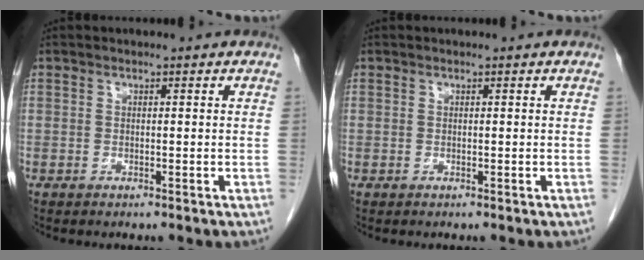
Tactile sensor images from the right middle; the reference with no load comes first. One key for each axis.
{"total": 0.0}